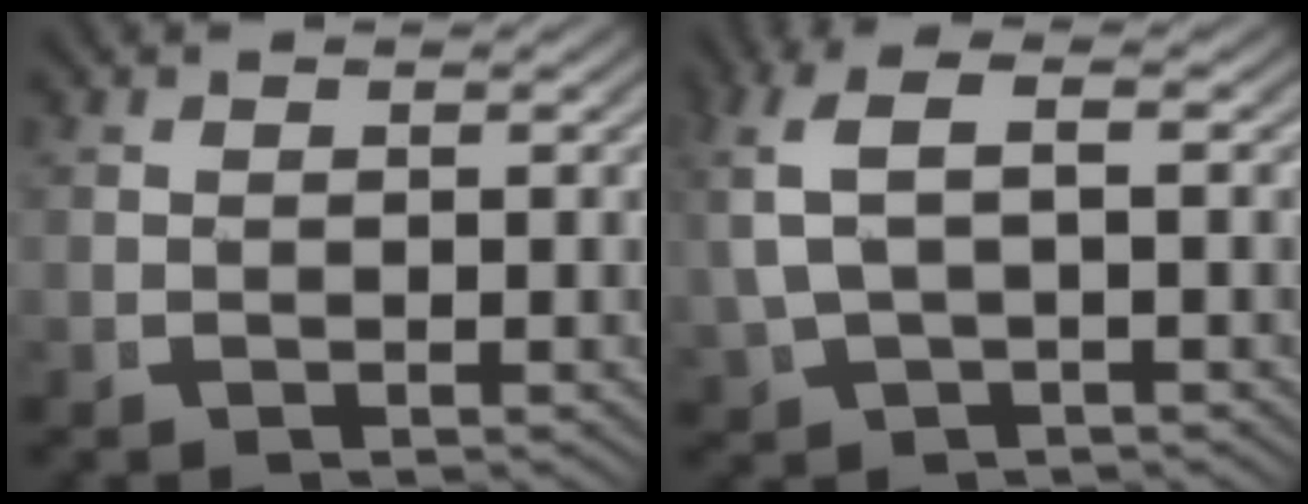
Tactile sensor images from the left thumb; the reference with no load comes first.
{"total": 4.9, "force": [0.6, 2.7, 4.1], "torque": [-0.111, 0.003, 0.023]}